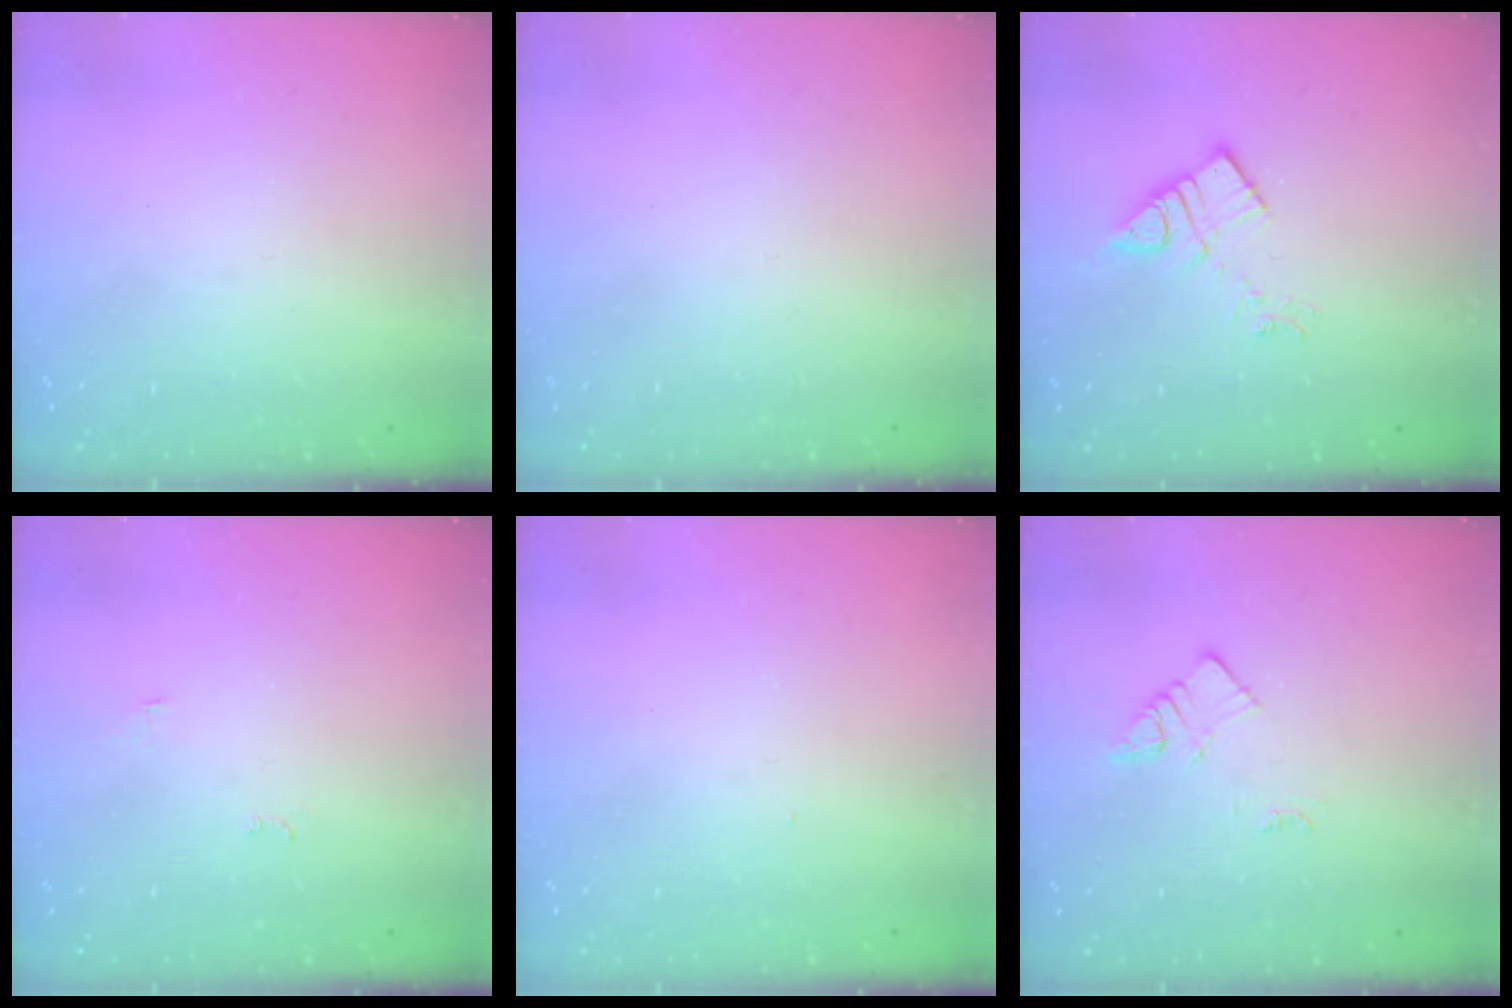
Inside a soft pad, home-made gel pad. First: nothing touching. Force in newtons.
{"total": 1.6, "press": 1.6, "slide": 0.1}
{"total": 7.9, "press": 7.9, "slide": 0.4}
{"total": 4.5, "press": 4.5, "slide": 0.5}
{"total": 3.1, "press": 3.1, "slide": 0.5}
{"total": 3.0, "press": 3.0, "slide": 0.4}